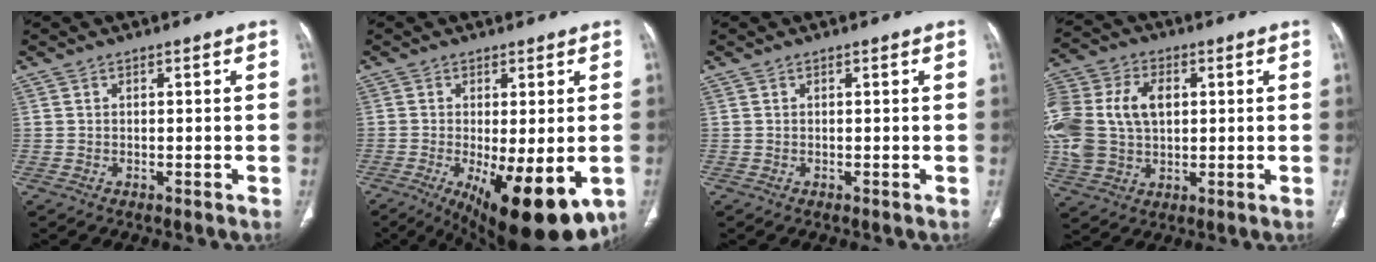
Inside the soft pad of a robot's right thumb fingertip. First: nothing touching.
{"total": 16.7, "force": [-6.1, 5.7, 14.4], "torque": [-0.184, -0.027, -0.077]}
{"total": 0.0}
{"total": 22.0, "force": [2.6, 15.6, 15.3], "torque": [-0.373, 0.024, 0.060]}